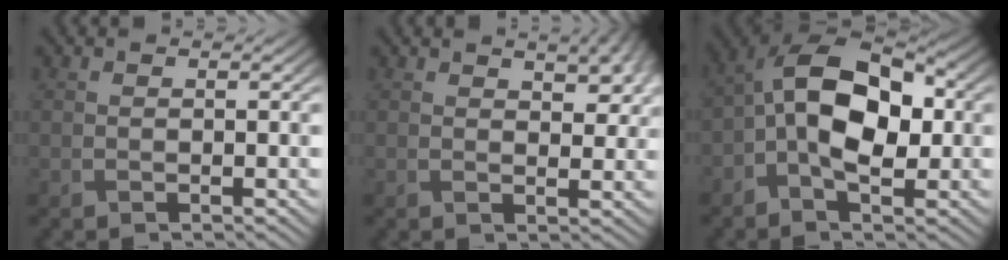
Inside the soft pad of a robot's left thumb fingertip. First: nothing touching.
{"total": 5.0, "force": [2.3, 2.4, 3.8], "torque": [-0.059, 0.001, 0.043]}
{"total": 12.3, "force": [-0.5, 7.0, 10.2], "torque": [-0.180, 0.026, -0.020]}